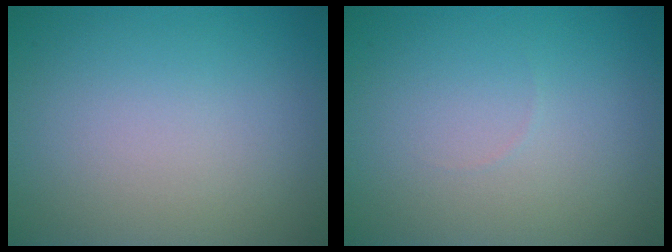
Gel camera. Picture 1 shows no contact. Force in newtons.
{"total": 0.0}